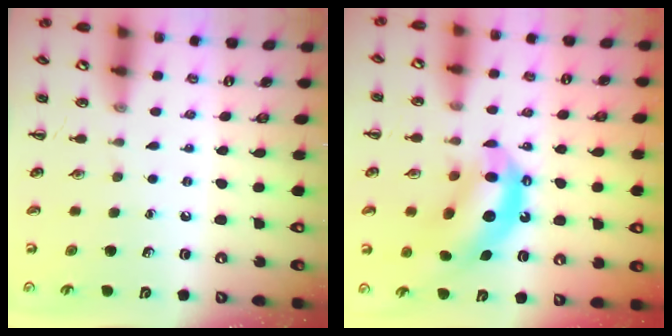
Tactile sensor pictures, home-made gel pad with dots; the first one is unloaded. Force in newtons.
{"total": 12.4, "press": 12.0, "slide": 3.2}